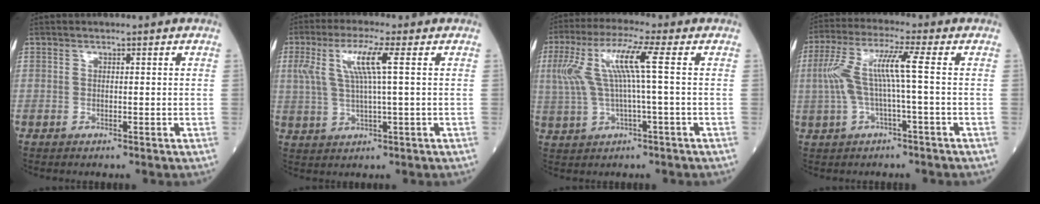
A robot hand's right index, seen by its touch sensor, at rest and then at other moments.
{"total": 7.3, "force": [2.1, 0.2, 7.0], "torque": [-0.155, 0.014, 0.045]}
{"total": 9.4, "force": [1.5, 0.2, 9.3], "torque": [-0.211, 0.026, 0.033]}
{"total": 8.2, "force": [0.0, 0.1, 8.2], "torque": [-0.179, 0.028, -0.001]}